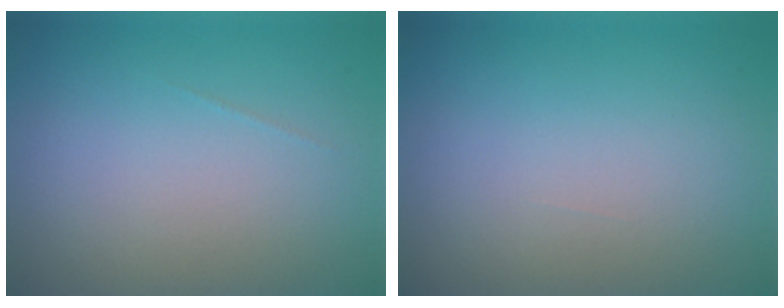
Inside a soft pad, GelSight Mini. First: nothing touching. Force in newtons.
{"total": 0.0}